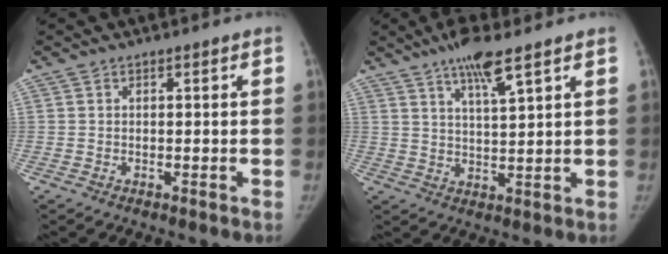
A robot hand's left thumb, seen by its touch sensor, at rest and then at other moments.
{"total": 7.6, "force": [5.0, 1.1, 5.7], "torque": [-0.102, -0.025, 0.091]}